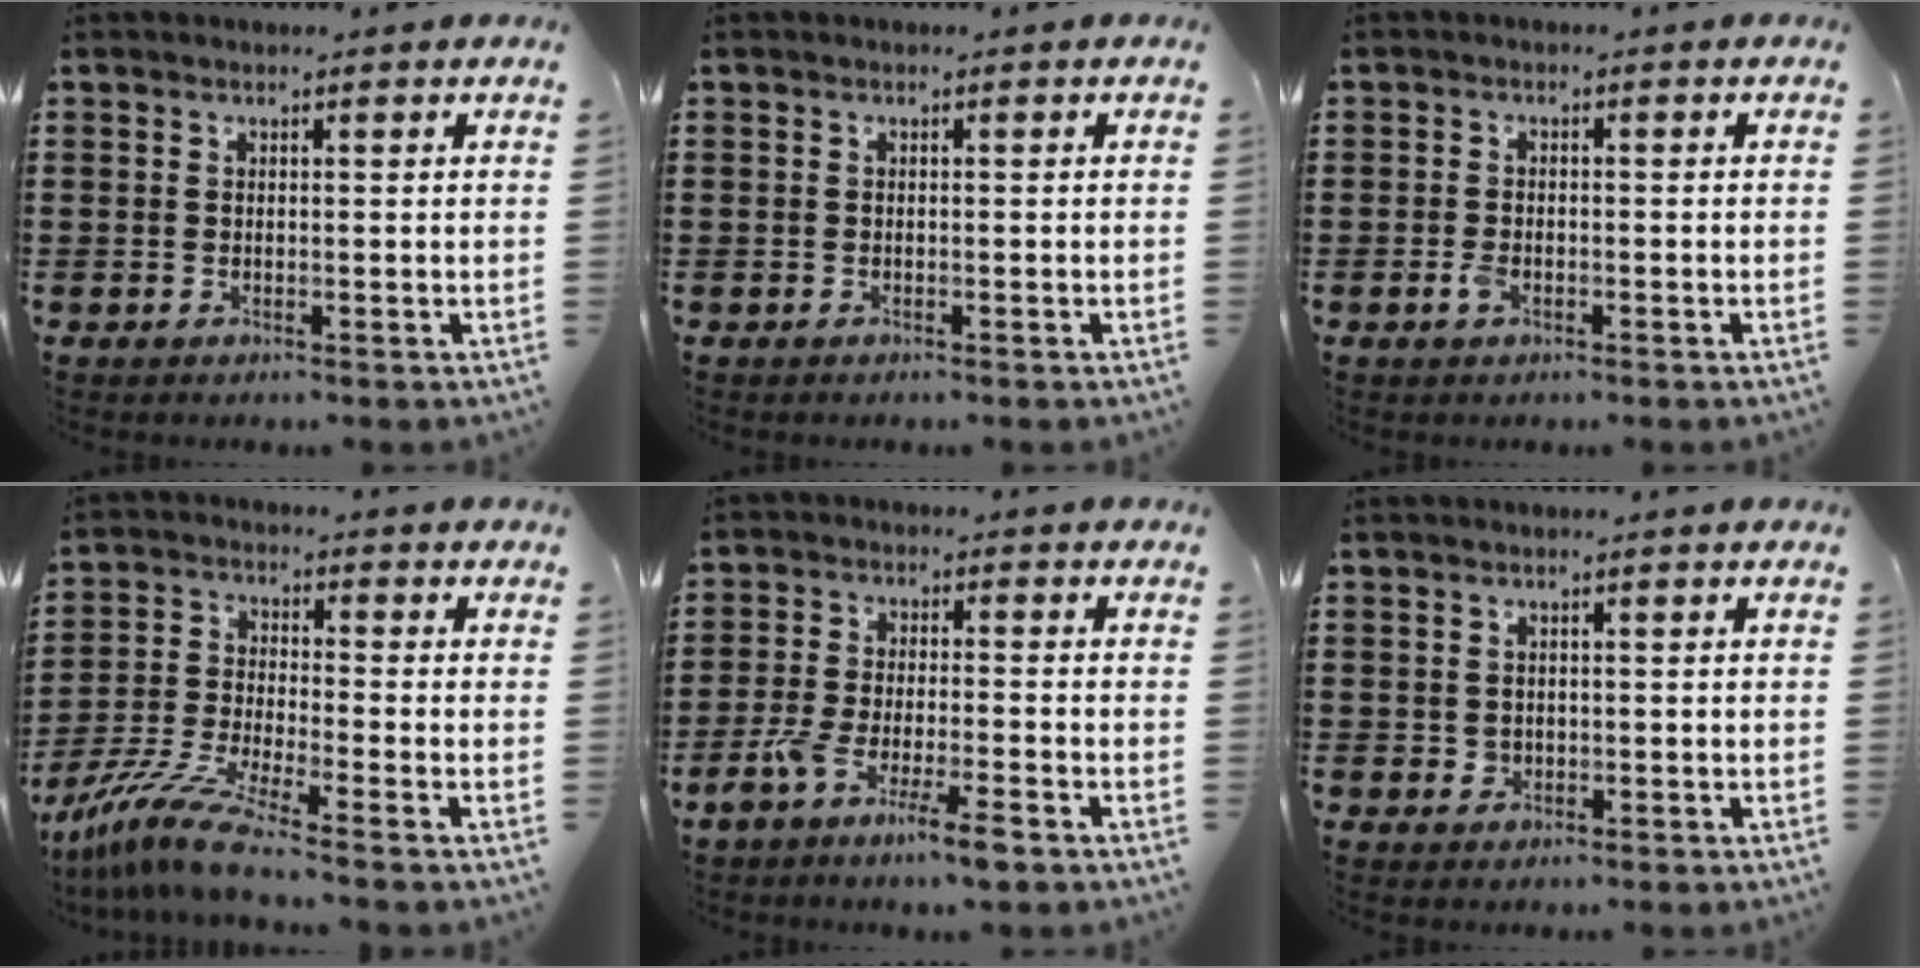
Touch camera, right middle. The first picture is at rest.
{"total": 0.0}
{"total": 1.8, "force": [-0.8, 0.9, 1.3], "torque": [-0.033, -0.003, -0.018]}
{"total": 8.9, "force": [-7.5, 0.2, 4.8], "torque": [-0.109, -0.010, -0.150]}
{"total": 6.8, "force": [-4.6, 0.7, 4.9], "torque": [-0.104, -0.010, -0.087]}
{"total": 1.2, "force": [0.1, 1.1, 0.4], "torque": [-0.011, 0.007, 0.000]}